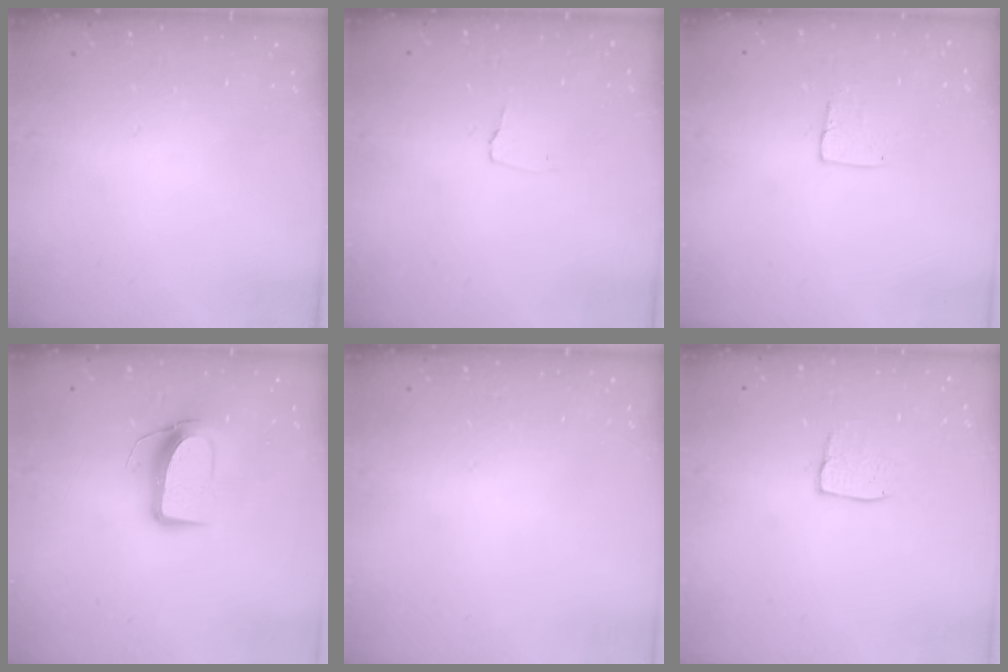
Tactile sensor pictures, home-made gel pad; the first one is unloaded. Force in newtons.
{"total": 2.7, "press": 2.7, "slide": 0.3}
{"total": 5.6, "press": 5.6, "slide": 0.2}
{"total": 9.9, "press": 9.9, "slide": 0.6}
{"total": 0.0}
{"total": 6.3, "press": 6.3, "slide": 0.2}